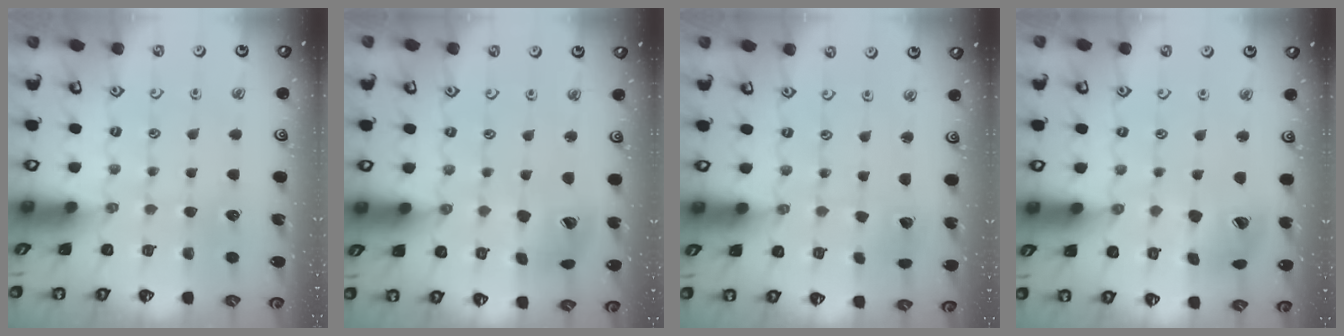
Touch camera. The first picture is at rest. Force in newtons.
{"total": 11.2, "press": 11.1, "slide": 1.5}
{"total": 1.7, "press": 1.7, "slide": 0.1}
{"total": 13.0, "press": 12.9, "slide": 1.5}